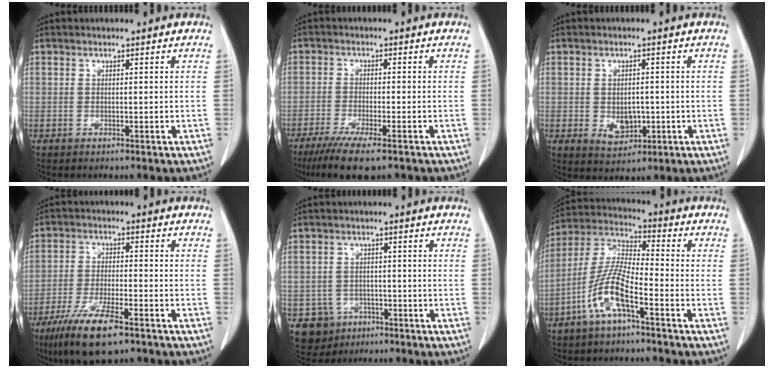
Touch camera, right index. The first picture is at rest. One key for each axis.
{"total": 8.8, "fx": -6.4, "fy": 0.9, "fz": 6.1, "tx": -0.098, "ty": -0.021, "tz": -0.099}
{"total": 4.6, "fx": -0.8, "fy": 3.3, "fz": 3.2, "tx": -0.047, "ty": -0.001, "tz": 0.004}
{"total": 10.9, "fx": -7.2, "fy": 2.1, "fz": 7.9, "tx": -0.149, "ty": -0.022, "tz": -0.123}
{"total": 5.9, "fx": -2.8, "fy": 5.2, "fz": 0.6, "tx": -0.012, "ty": 0.009, "tz": -0.038}
{"total": 10.2, "fx": -4.9, "fy": 2.1, "fz": 8.7, "tx": -0.193, "ty": 0.005, "tz": -0.100}